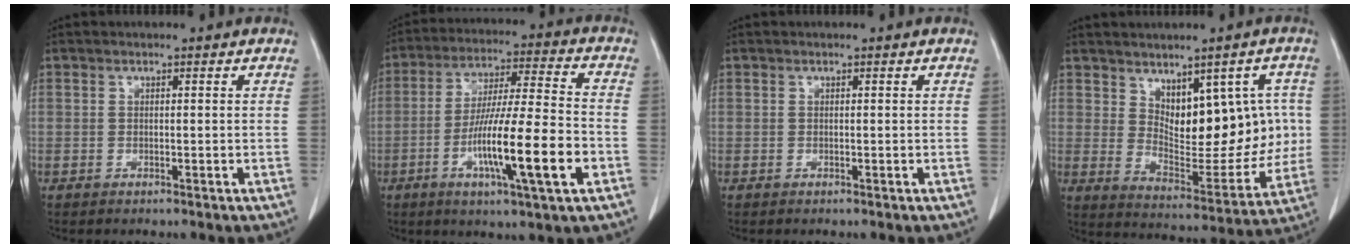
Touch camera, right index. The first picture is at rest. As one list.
[{"total": 16.0, "force": [-5.4, 0.7, 15.1], "torque": [-0.269, -0.012, -0.091]}, {"total": 0.0}, {"total": 13.0, "force": [3.3, 6.4, 10.8], "torque": [-0.138, 0.010, 0.070]}]